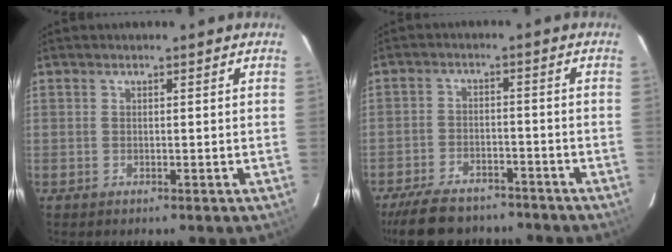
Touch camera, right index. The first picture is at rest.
{"total": 14.0, "force": [-11.5, 5.7, 5.6], "torque": [-0.135, -0.002, -0.172]}